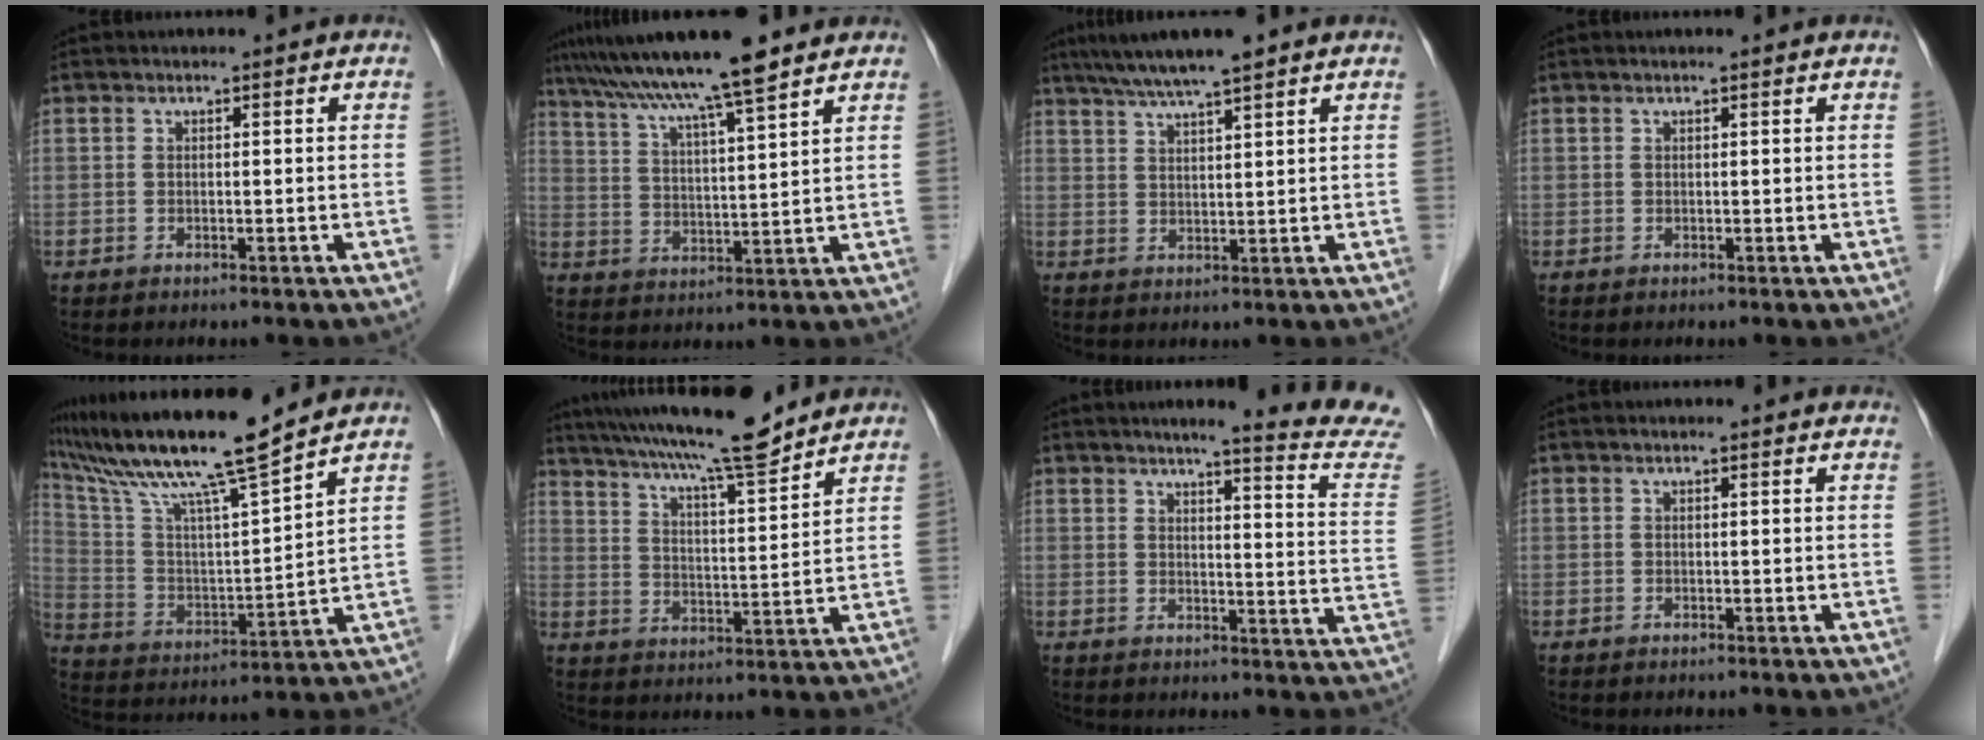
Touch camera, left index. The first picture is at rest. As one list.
[{"total": 13.3, "force": [10.8, -0.5, 7.7], "torque": [-0.139, 0.024, 0.176]}, {"total": 7.5, "force": [6.0, 0.1, 4.5], "torque": [-0.077, 0.025, 0.102]}, {"total": 1.1, "force": [1.0, 0.0, 0.4], "torque": [-0.013, 0.010, 0.013]}, {"total": 17.5, "force": [14.5, -0.7, 9.7], "torque": [-0.187, 0.011, 0.258]}, {"total": 16.4, "force": [14.0, 1.1, 8.3], "torque": [-0.146, 0.013, 0.221]}, {"total": 14.6, "force": [13.4, -1.5, 5.6], "torque": [-0.070, -0.087, 0.140]}, {"total": 2.9, "force": [2.6, 0.6, 1.0], "torque": [-0.015, 0.014, 0.021]}]